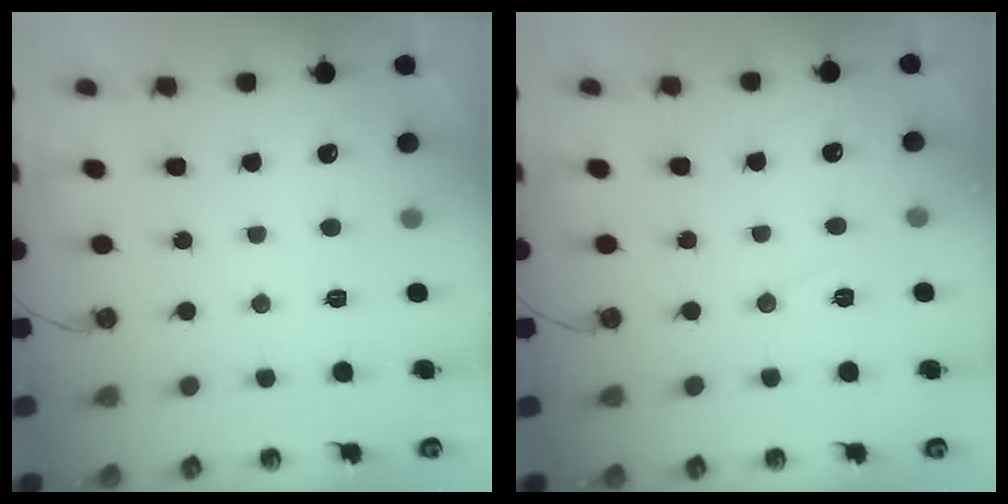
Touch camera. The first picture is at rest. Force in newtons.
{"total": 5.7, "press": 3.5, "slide": 4.4}